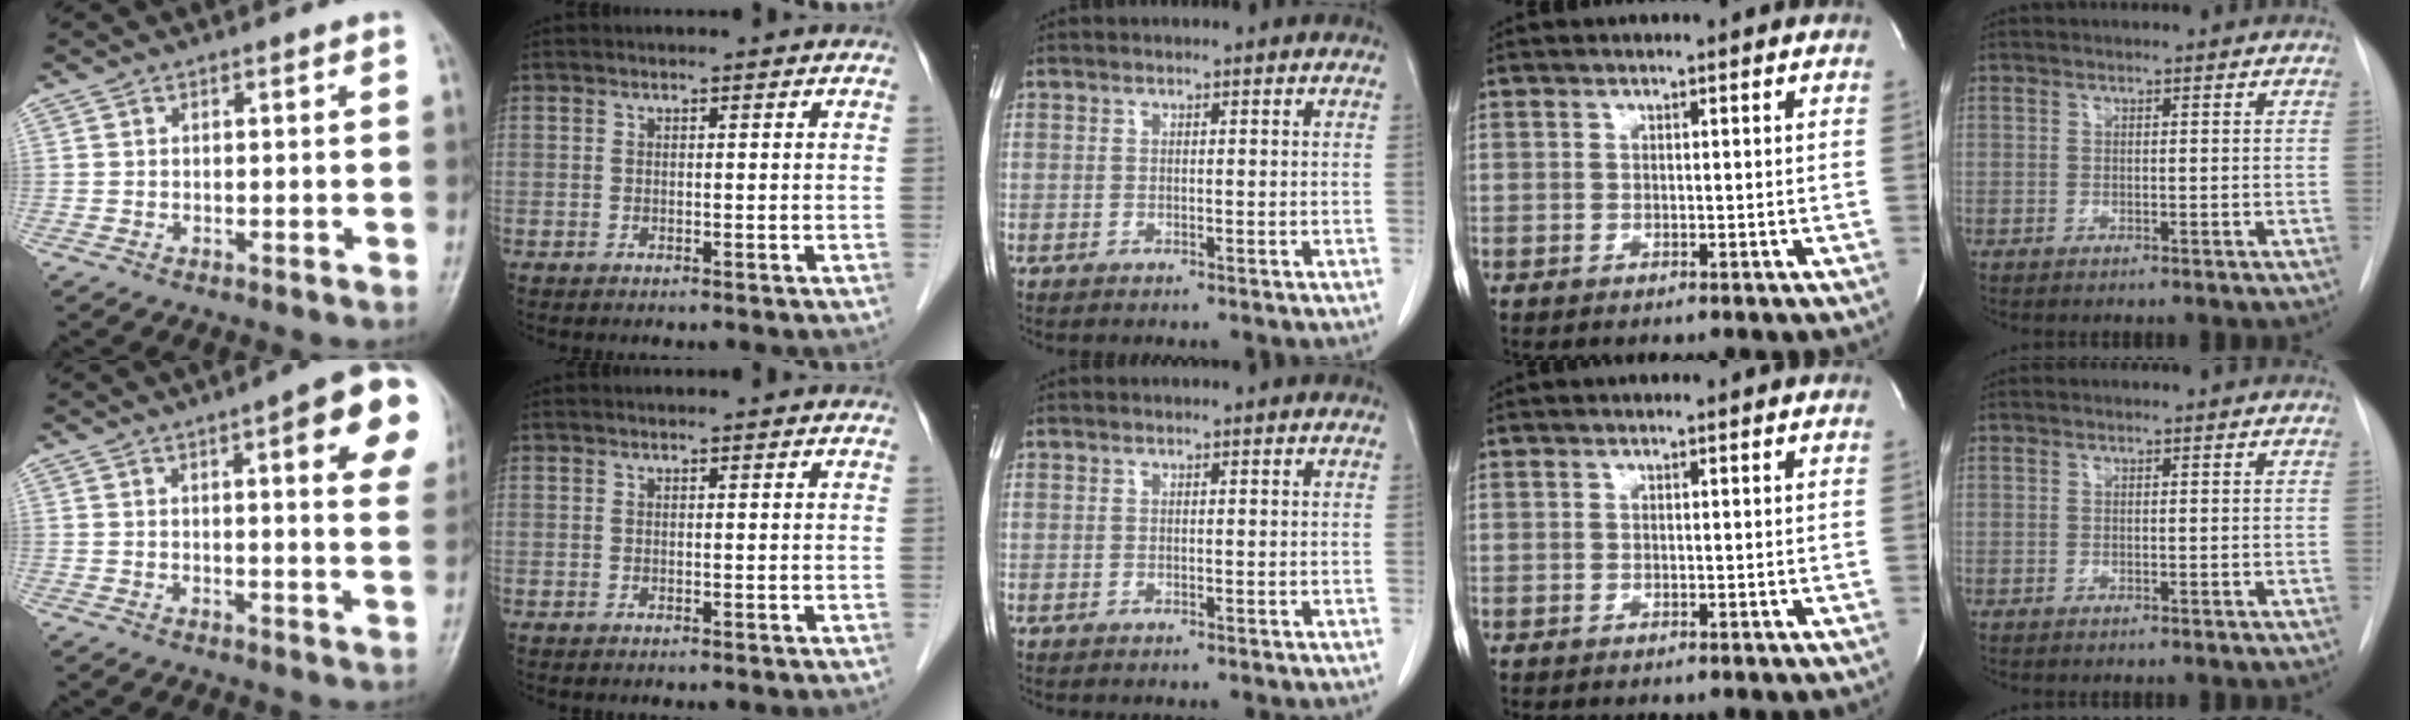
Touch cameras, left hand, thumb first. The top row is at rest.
{"thumb": {"total": 14.0, "force": [5.3, 3.0, 12.6], "torque": [-0.128, -0.012, 0.056]}, "index": {"total": 1.3, "force": [1.2, 0.1, 0.3], "torque": [-0.010, 0.009, 0.014]}}